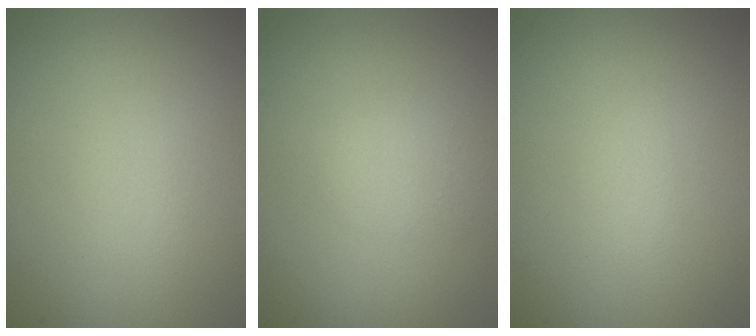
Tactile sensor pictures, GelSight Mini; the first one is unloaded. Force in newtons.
{"total": 1.7, "press": 1.7, "slide": 0.0}
{"total": 0.6, "press": 0.6, "slide": 0.1}